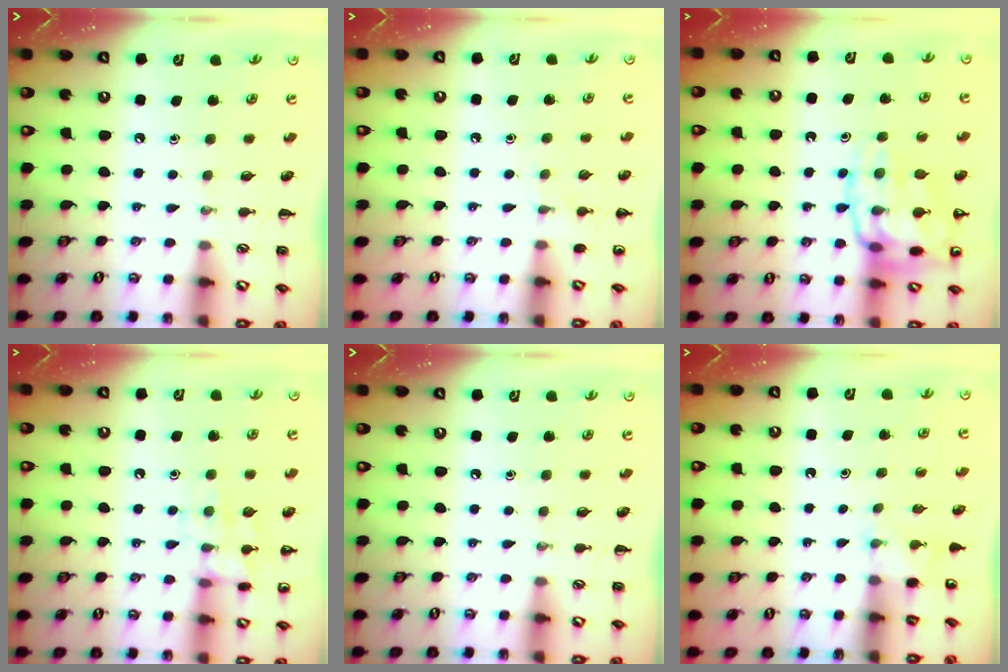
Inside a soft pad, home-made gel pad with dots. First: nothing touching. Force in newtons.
{"total": 5.0, "press": 4.7, "slide": 1.7}
{"total": 16.8, "press": 16.7, "slide": 1.9}
{"total": 10.0, "press": 10.0, "slide": 0.4}
{"total": 0.0}
{"total": 2.2, "press": 2.2, "slide": 0.6}